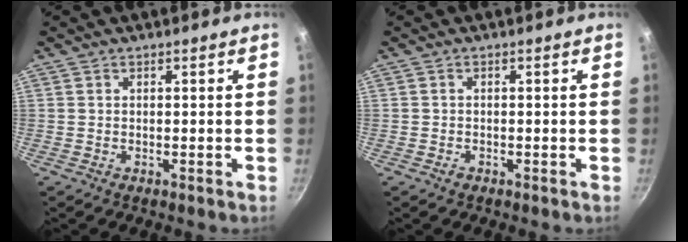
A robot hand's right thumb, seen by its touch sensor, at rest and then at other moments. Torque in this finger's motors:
{"motor_torque": [-0.39, 0.40, -0.30, 0.16, 0.10]}